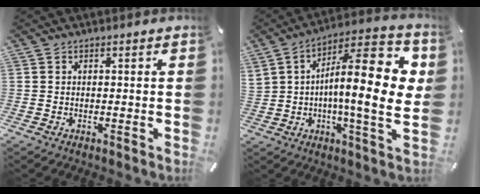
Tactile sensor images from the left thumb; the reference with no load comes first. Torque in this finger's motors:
{"motor_torque": [2.40, 2.61, 1.50, -1.27, 0.22]}